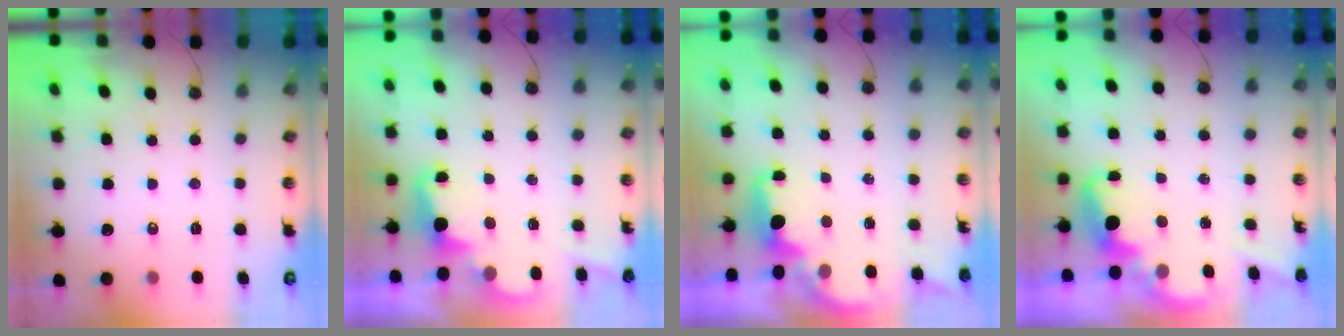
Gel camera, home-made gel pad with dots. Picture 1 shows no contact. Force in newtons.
{"total": 2.4, "press": 2.4, "slide": 0.6}
{"total": 2.0, "press": 1.9, "slide": 0.7}
{"total": 3.6, "press": 3.6, "slide": 0.6}